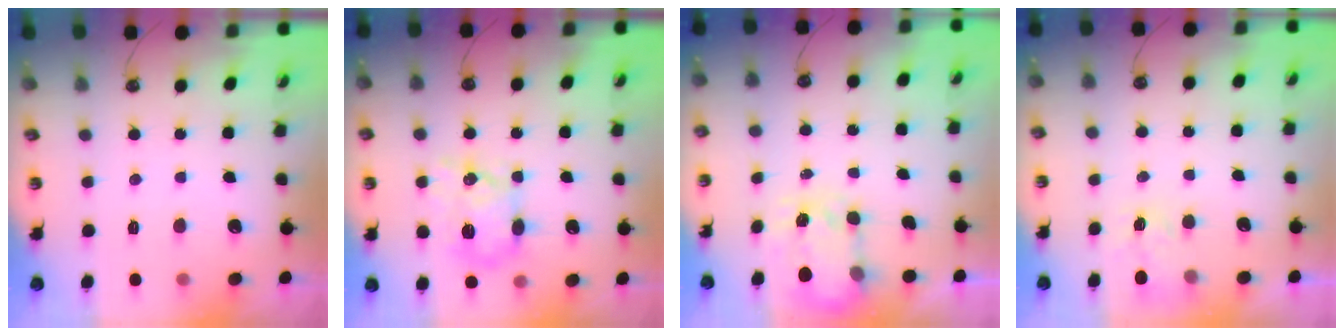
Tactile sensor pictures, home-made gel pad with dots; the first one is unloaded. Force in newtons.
{"total": 12.4, "press": 12.4, "slide": 0.6}
{"total": 3.5, "press": 3.5, "slide": 0.4}
{"total": 3.0, "press": 3.0, "slide": 0.3}